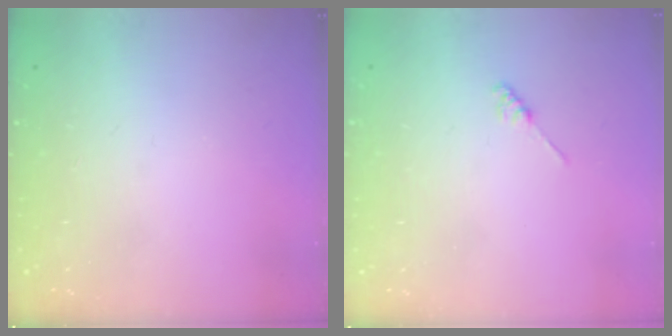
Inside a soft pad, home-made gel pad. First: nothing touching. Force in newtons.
{"total": 1.2, "press": 1.1, "slide": 0.3}